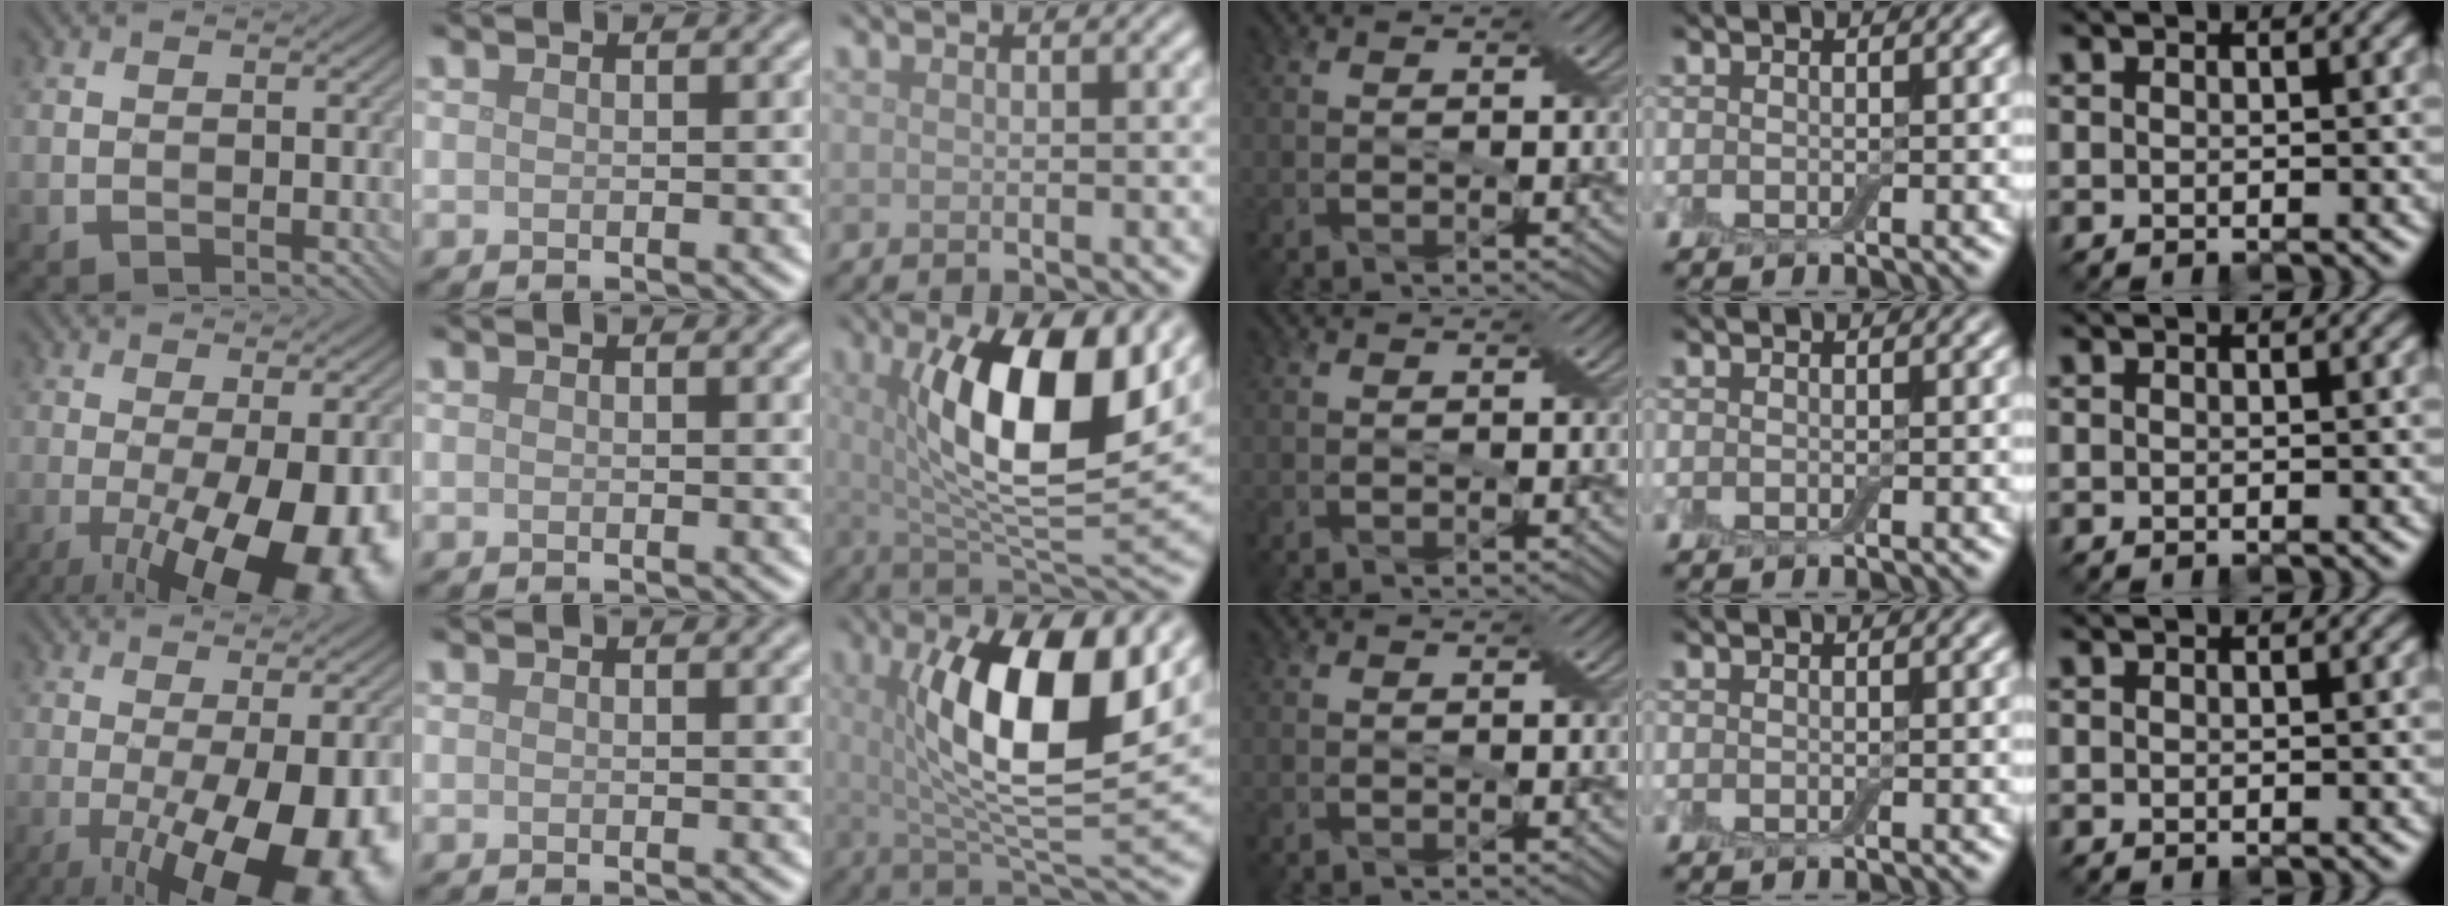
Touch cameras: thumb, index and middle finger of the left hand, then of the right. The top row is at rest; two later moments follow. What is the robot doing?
{"motion": "pour", "object": "bottle"}